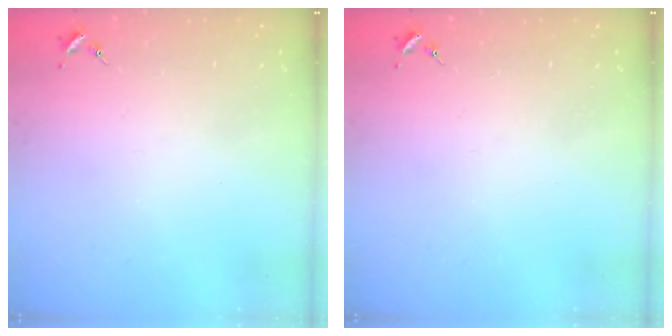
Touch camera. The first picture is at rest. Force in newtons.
{"total": 0.0}